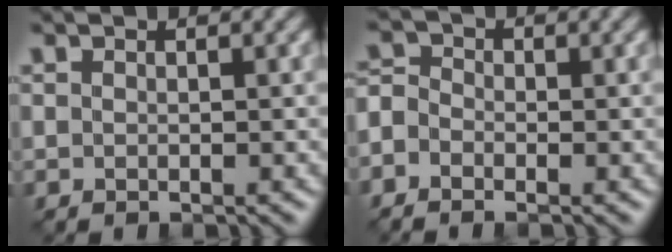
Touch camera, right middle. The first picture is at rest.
{"total": 2.4, "force": [-1.3, 1.7, 1.0], "torque": [-0.017, 0.004, -0.036]}